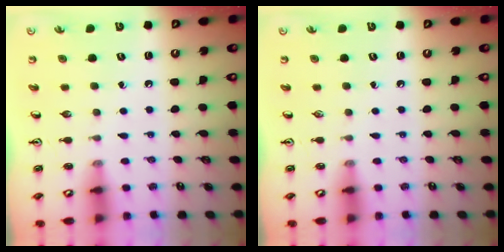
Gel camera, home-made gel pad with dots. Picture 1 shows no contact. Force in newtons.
{"total": 0.0}